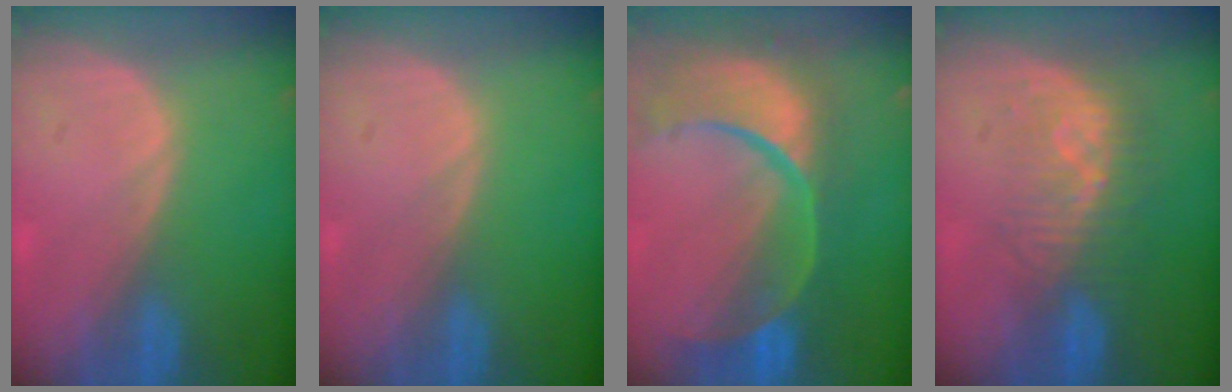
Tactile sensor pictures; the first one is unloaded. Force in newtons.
{"total": 0.0}
{"total": 13.8, "press": 11.0, "slide": 8.4}
{"total": 8.2, "press": 7.4, "slide": 3.6}